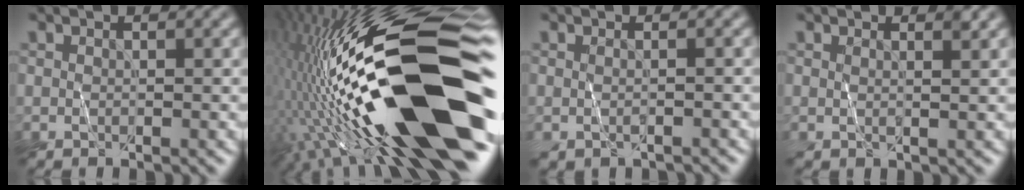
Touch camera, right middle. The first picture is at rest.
{"total": 19.6, "force": [-4.4, 5.9, 18.2], "torque": [-0.305, 0.021, -0.078]}
{"total": 1.0, "force": [-0.2, 0.4, 0.9], "torque": [-0.013, 0.001, -0.006]}
{"total": 1.2, "force": [0.8, 0.3, 0.8], "torque": [-0.011, -0.002, 0.005]}